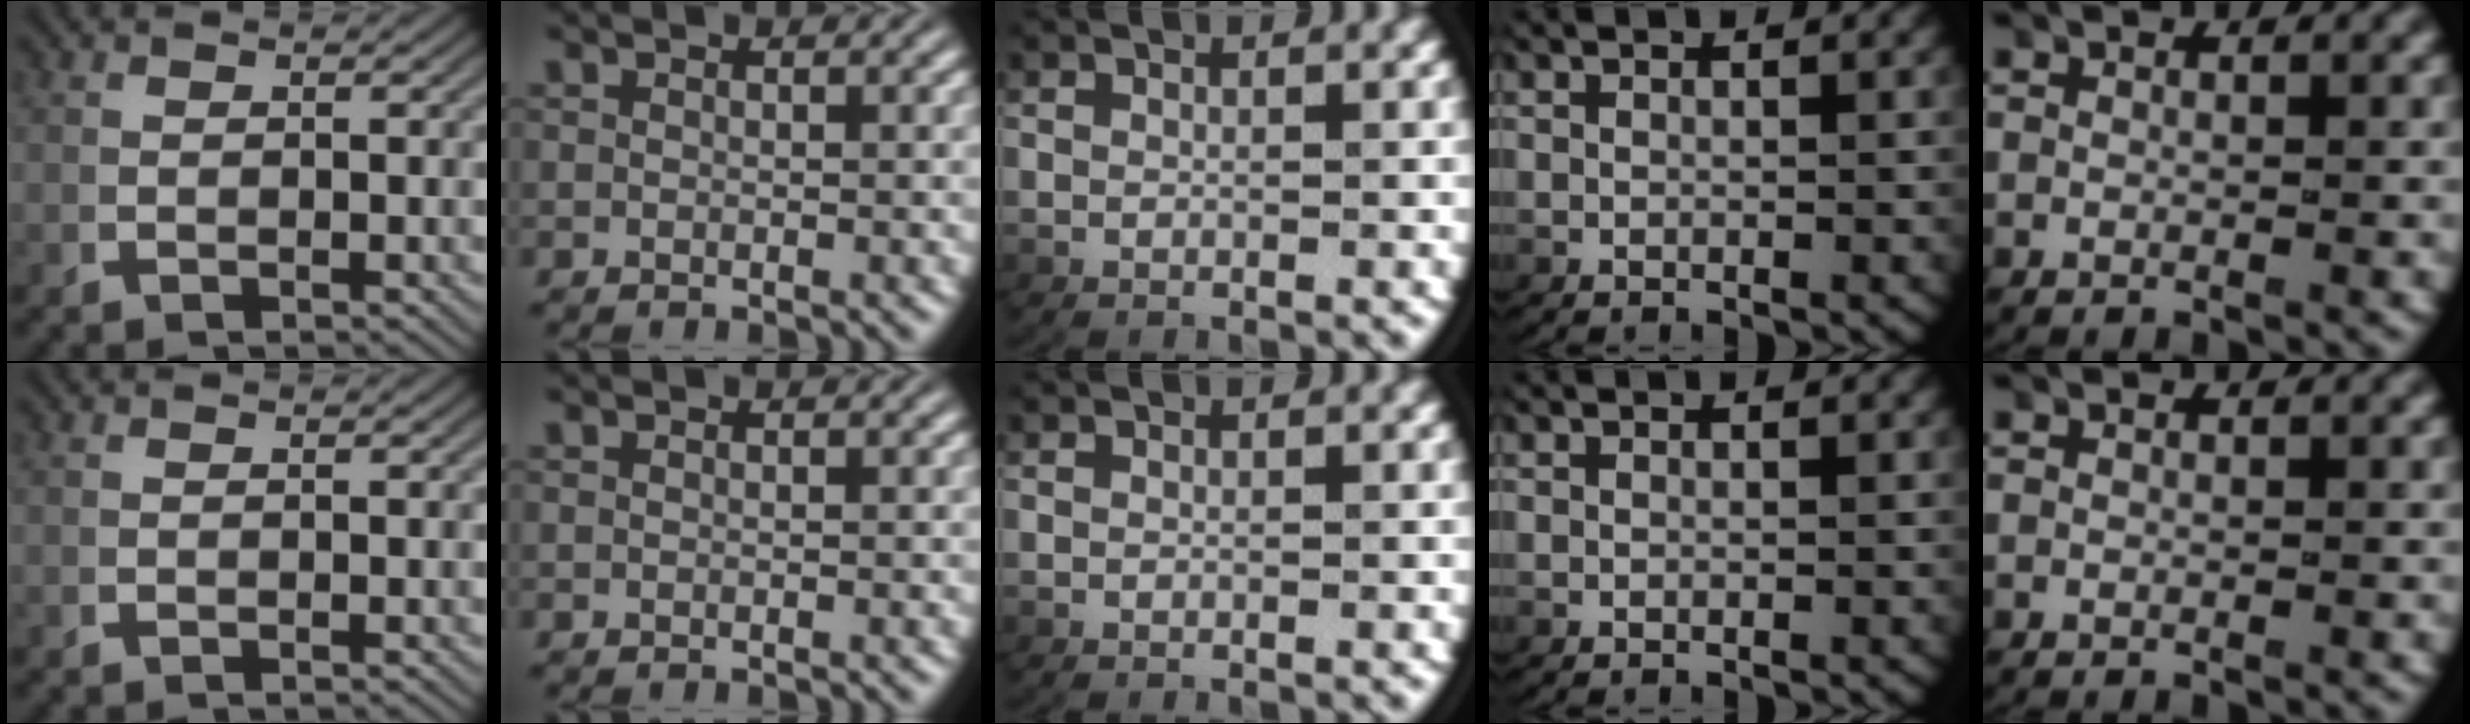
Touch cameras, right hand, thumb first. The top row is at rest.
{}